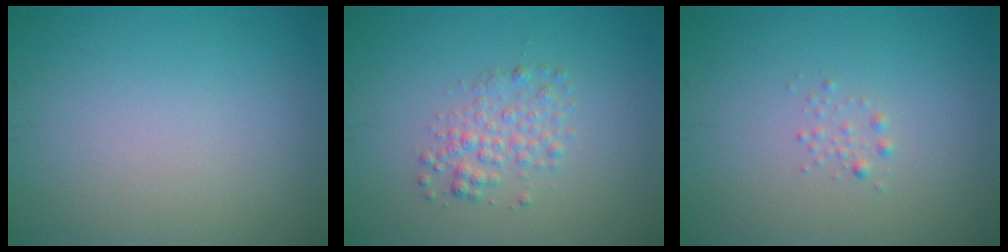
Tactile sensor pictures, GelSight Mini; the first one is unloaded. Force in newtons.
{"total": 2.3, "press": 2.3, "slide": 0.1}
{"total": 0.7, "press": 0.7, "slide": 0.0}